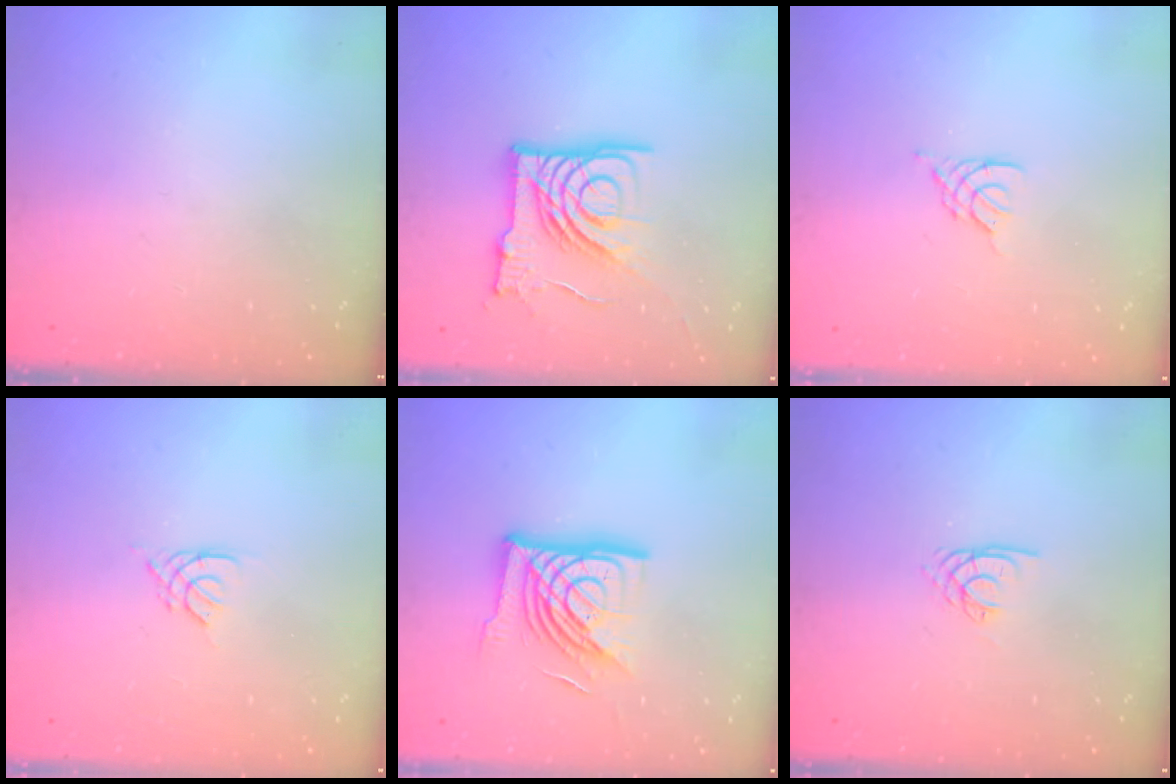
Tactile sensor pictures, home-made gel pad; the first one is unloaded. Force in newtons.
{"total": 15.9, "press": 15.9, "slide": 1.7}
{"total": 2.3, "press": 2.3, "slide": 0.5}
{"total": 2.8, "press": 2.7, "slide": 0.5}
{"total": 16.8, "press": 16.7, "slide": 1.7}
{"total": 2.1, "press": 2.1, "slide": 0.3}